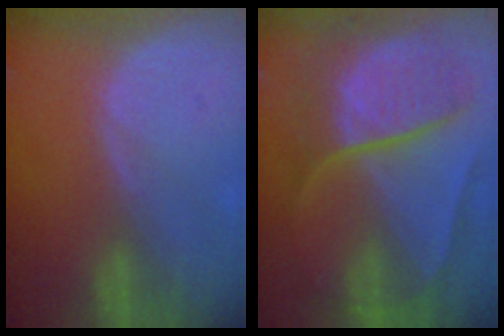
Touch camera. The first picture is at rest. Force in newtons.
{"total": 10.4, "press": 10.3, "slide": 1.1}